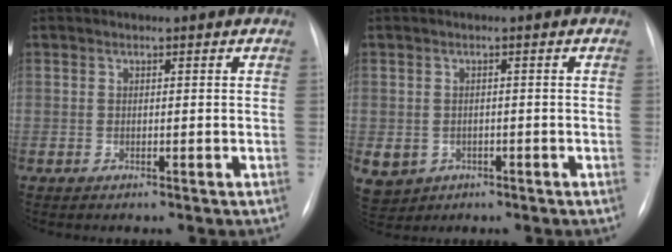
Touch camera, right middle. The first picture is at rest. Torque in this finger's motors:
{"motor_torque": [0.37, -0.32, 0.27, 0.05]}